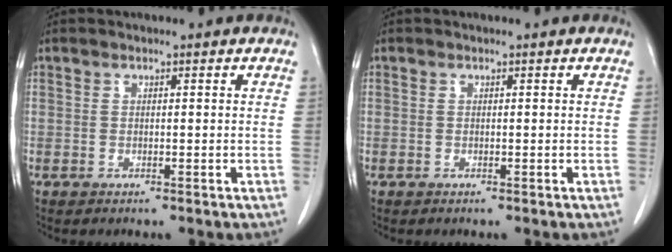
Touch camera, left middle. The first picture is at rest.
{"total": 0.0}